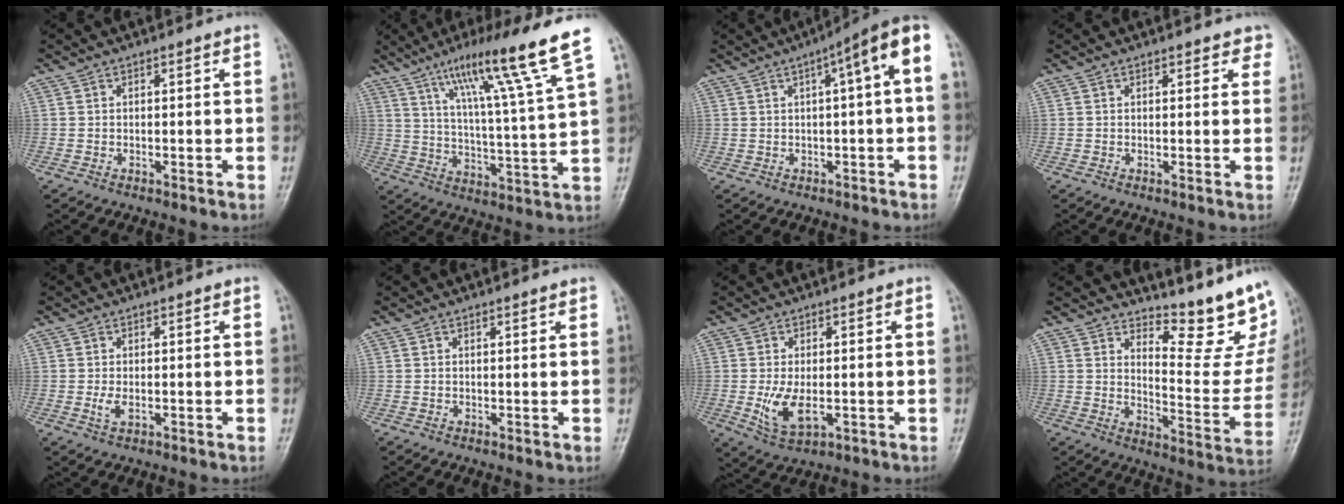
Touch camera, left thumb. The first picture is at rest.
{"total": 17.4, "force": [11.1, 0.4, 13.4], "torque": [-0.203, -0.052, 0.175]}
{"total": 8.1, "force": [1.6, 1.4, 7.9], "torque": [-0.112, 0.030, 0.016]}
{"total": 2.5, "force": [2.1, 1.3, 0.7], "torque": [0.022, -0.004, 0.014]}
{"total": 1.9, "force": [-0.1, 1.1, 1.6], "torque": [-0.035, -0.007, -0.001]}
{"total": 0.9, "force": [0.8, 0.3, 0.4], "torque": [-0.005, -0.004, 0.010]}
{"total": 6.2, "force": [-0.8, 3.4, 5.1], "torque": [-0.099, -0.017, -0.005]}
{"total": 14.4, "force": [11.9, 3.4, 7.3], "torque": [-0.063, -0.119, 0.163]}